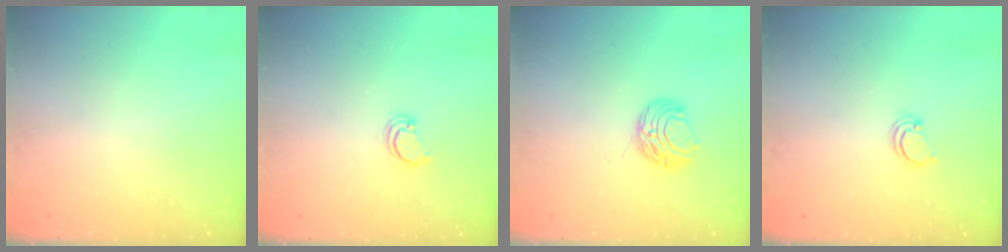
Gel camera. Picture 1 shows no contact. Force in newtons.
{"total": 2.5, "press": 2.5, "slide": 0.3}
{"total": 7.5, "press": 7.4, "slide": 0.6}
{"total": 2.2, "press": 2.2, "slide": 0.1}